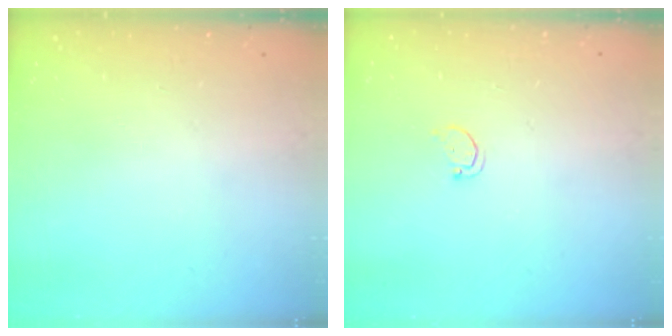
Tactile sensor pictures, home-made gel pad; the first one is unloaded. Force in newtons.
{"total": 1.7, "press": 1.7, "slide": 0.2}